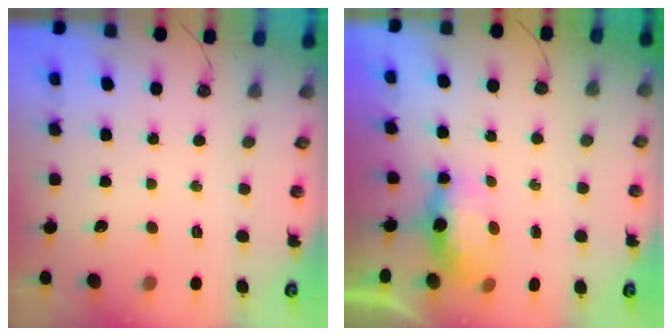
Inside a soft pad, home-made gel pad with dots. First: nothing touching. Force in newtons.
{"total": 8.5, "press": 6.8, "slide": 5.0}